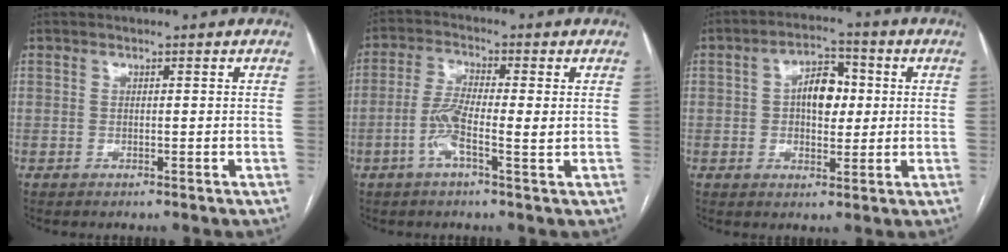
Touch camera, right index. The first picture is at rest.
{"total": 6.4, "force": [-1.2, 1.0, 6.2], "torque": [-0.129, 0.006, -0.029]}
{"total": 7.1, "force": [0.8, 3.9, 5.9], "torque": [-0.097, 0.020, 0.012]}